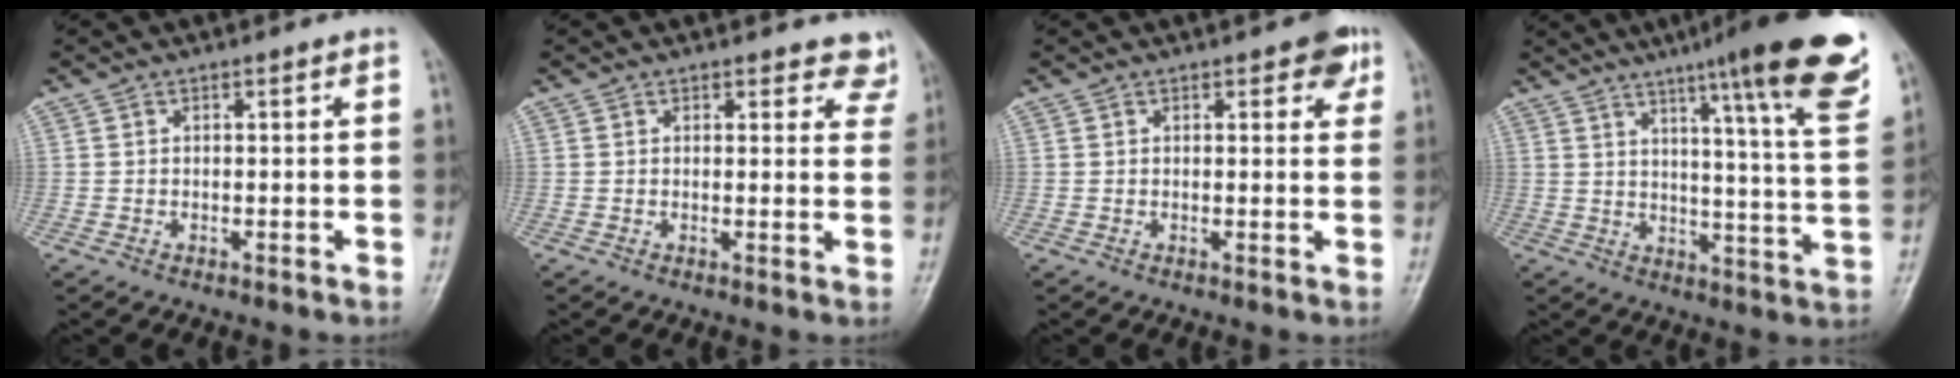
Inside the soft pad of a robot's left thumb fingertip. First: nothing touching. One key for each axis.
{"total": 4.9, "fx": 4.3, "fy": 2.2, "fz": 0.5, "tx": 0.036, "ty": -0.023, "tz": 0.028}
{"total": 3.7, "fx": 2.0, "fy": 1.8, "fz": 2.5, "tx": -0.007, "ty": -0.005, "tz": 0.017}
{"total": 21.0, "fx": 13.1, "fy": 1.7, "fz": 16.2, "tx": -0.204, "ty": -0.054, "tz": 0.172}